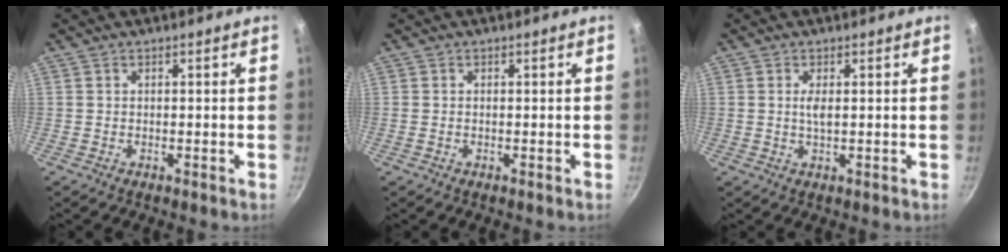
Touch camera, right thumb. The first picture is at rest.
{"total": 0.5, "force": [-0.1, 0.2, 0.5], "torque": [-0.011, 0.001, -0.003]}
{"total": 2.0, "force": [0.3, 0.6, 1.9], "torque": [-0.040, -0.002, 0.008]}